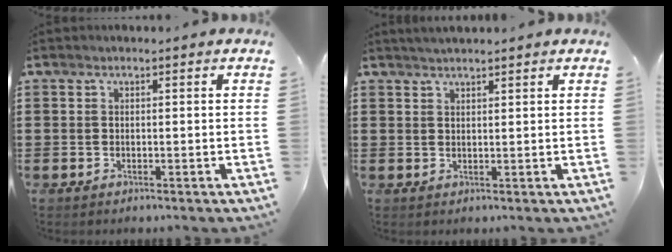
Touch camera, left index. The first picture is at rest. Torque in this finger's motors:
{"motor_torque": [0.13, 0.09, 0.08, 0.03]}